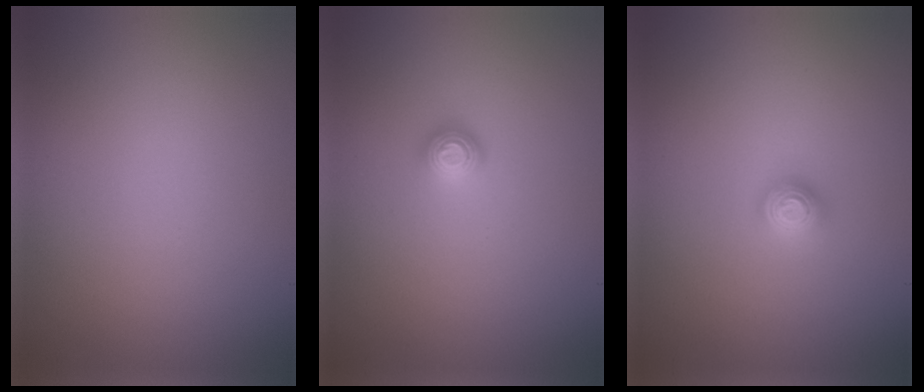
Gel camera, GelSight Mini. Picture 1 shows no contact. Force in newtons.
{"total": 1.0, "press": 1.0, "slide": 0.1}
{"total": 1.4, "press": 1.2, "slide": 0.6}